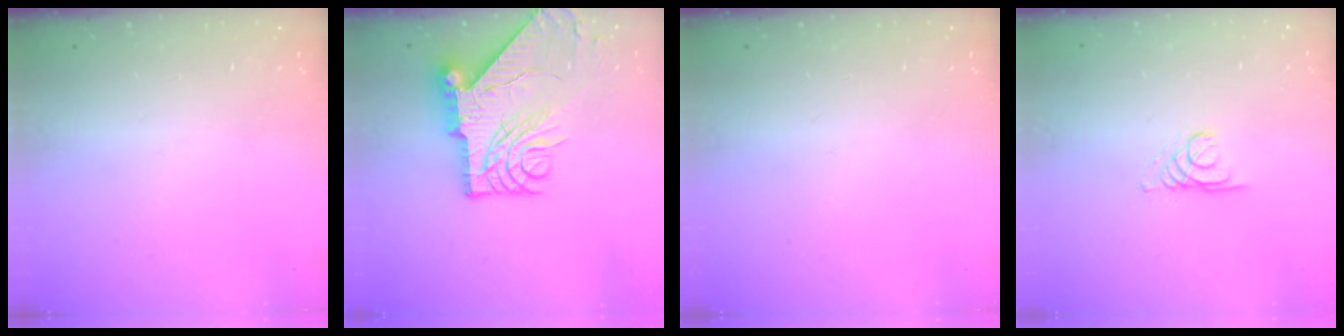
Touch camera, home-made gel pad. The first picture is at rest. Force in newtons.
{"total": 13.5, "press": 13.4, "slide": 1.7}
{"total": 0.0}
{"total": 1.4, "press": 1.3, "slide": 0.1}